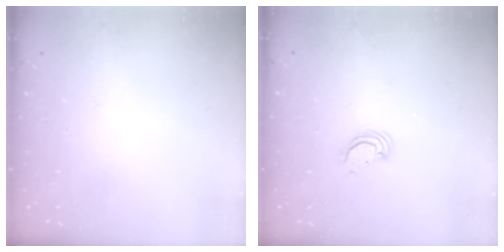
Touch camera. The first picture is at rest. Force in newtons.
{"total": 3.6, "press": 3.6, "slide": 0.2}